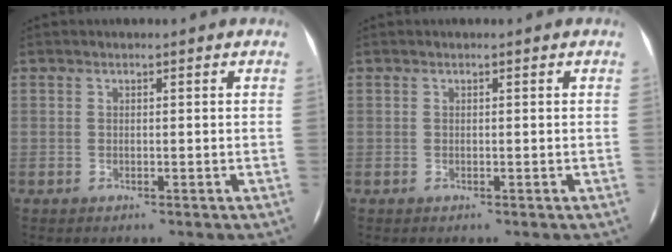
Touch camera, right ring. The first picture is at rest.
{"total": 0.0}